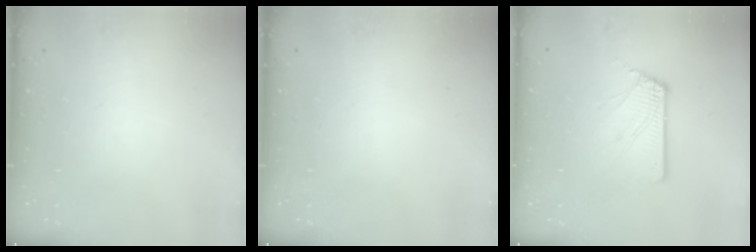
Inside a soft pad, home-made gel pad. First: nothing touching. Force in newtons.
{"total": 0.0}
{"total": 3.2, "press": 3.1, "slide": 0.4}